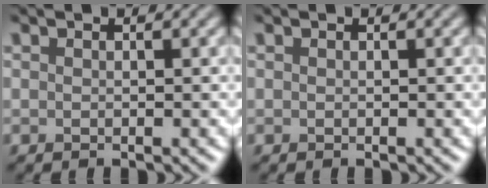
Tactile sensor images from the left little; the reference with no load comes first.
{"total": 0.0}